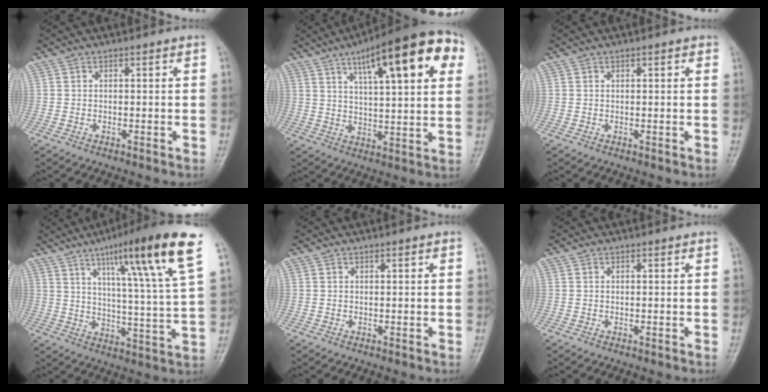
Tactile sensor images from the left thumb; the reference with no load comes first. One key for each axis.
{"total": 21.9, "fx": 9.7, "fy": 6.4, "fz": 18.6, "tx": -0.242, "ty": -0.001, "tz": 0.137}
{"total": 1.1, "fx": 0.5, "fy": 0.4, "fz": 1.0, "tx": -0.013, "ty": 0.001, "tz": 0.006}
{"total": 20.3, "fx": 10.9, "fy": 1.1, "fz": 17.1, "tx": -0.240, "ty": -0.040, "tz": 0.160}
{"total": 0.6, "fx": 0.2, "fy": 0.2, "fz": 0.6, "tx": -0.009, "ty": 0.001, "tz": 0.003}
{"total": 0.0}